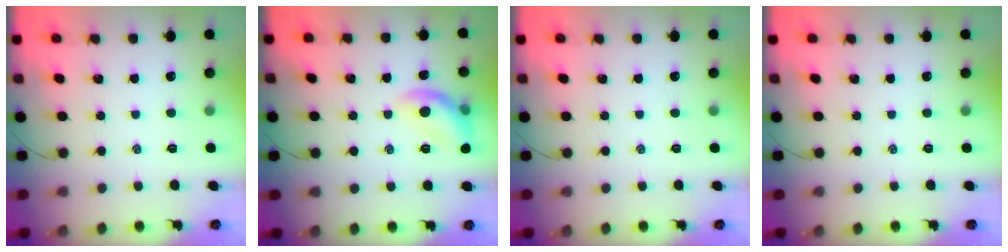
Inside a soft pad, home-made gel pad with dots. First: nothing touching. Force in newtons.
{"total": 10.9, "press": 10.9, "slide": 0.5}
{"total": 0.0}
{"total": 0.0}